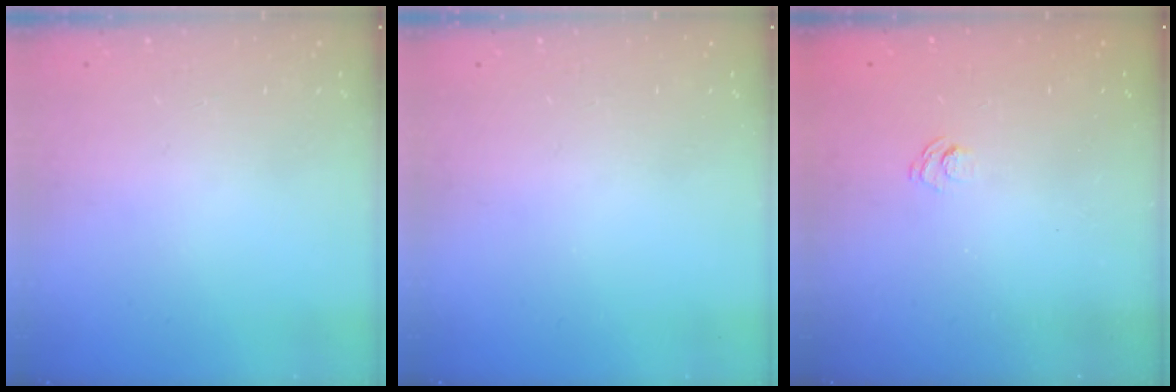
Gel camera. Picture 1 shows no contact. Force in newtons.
{"total": 0.0}
{"total": 2.3, "press": 1.8, "slide": 1.3}